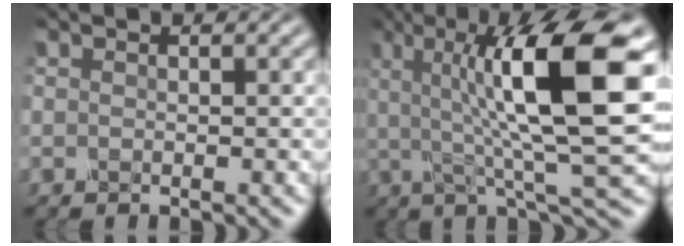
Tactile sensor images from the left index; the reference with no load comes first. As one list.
[{"total": 12.6, "force": [2.6, 3.0, 12.0], "torque": [-0.185, 0.010, 0.043]}]